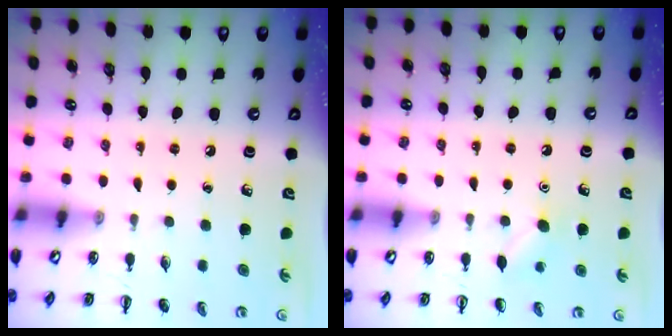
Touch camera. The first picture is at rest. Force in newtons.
{"total": 5.4, "press": 5.1, "slide": 1.7}